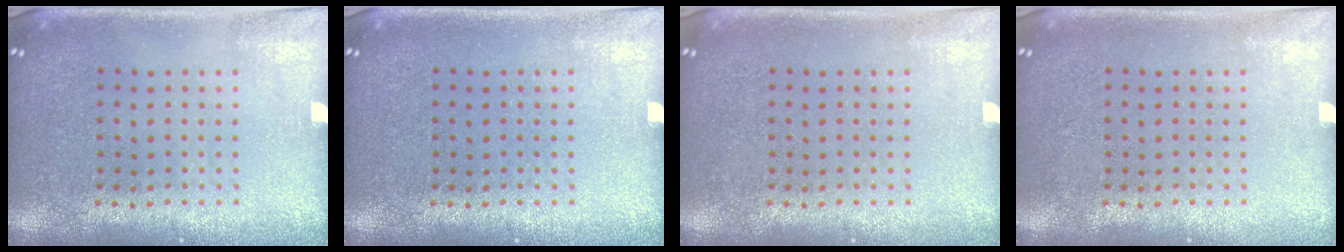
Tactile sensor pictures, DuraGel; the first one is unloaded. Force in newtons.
{"total": 0.0}
{"total": 0.0}
{"total": 0.0}